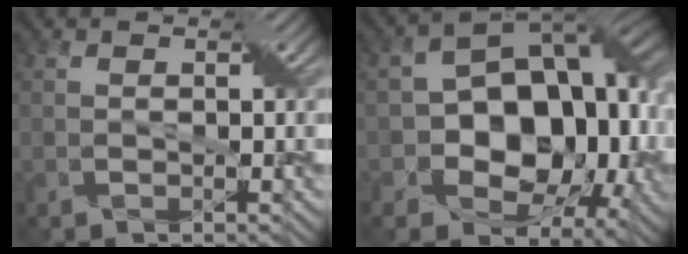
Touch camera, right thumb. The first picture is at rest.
{"total": 17.2, "force": [-1.0, 12.3, 11.9], "torque": [-0.150, -0.014, -0.010]}